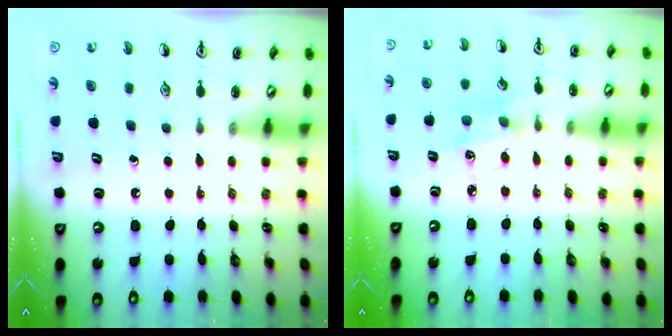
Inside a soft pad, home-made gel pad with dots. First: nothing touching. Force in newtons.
{"total": 2.8, "press": 2.8, "slide": 0.5}